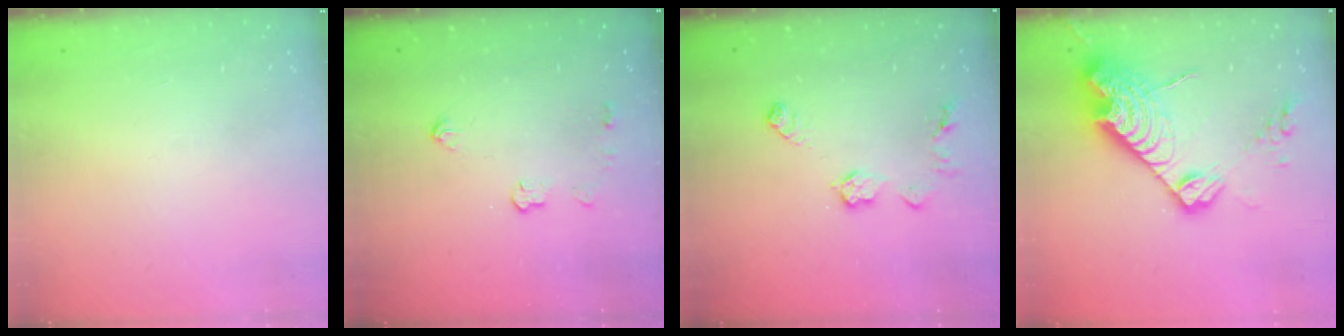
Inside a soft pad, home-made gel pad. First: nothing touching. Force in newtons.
{"total": 4.4, "press": 4.3, "slide": 0.5}
{"total": 7.5, "press": 7.5, "slide": 0.3}
{"total": 17.5, "press": 17.4, "slide": 1.6}